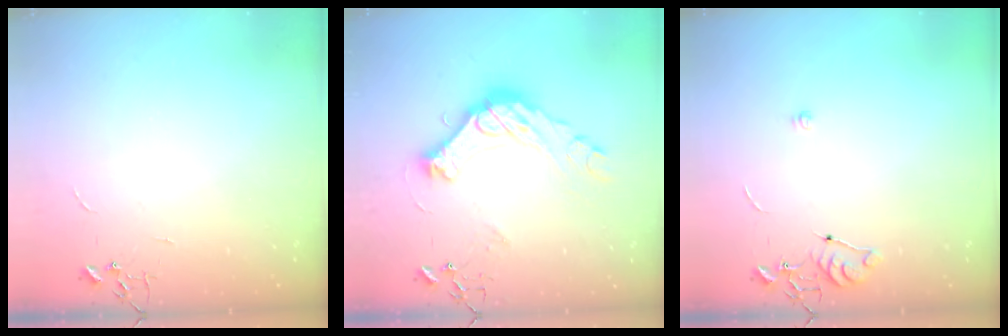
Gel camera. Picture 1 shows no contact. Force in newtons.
{"total": 17.7, "press": 17.6, "slide": 1.6}
{"total": 7.1, "press": 7.1, "slide": 0.8}